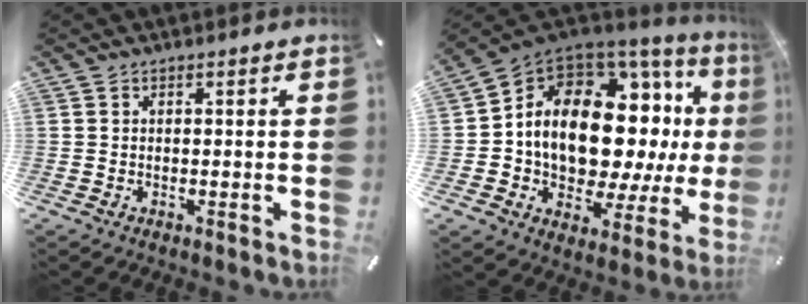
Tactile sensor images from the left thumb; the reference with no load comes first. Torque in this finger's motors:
{"motor_torque": [1.86, 3.16, 0.92, 0.07, 0.21]}